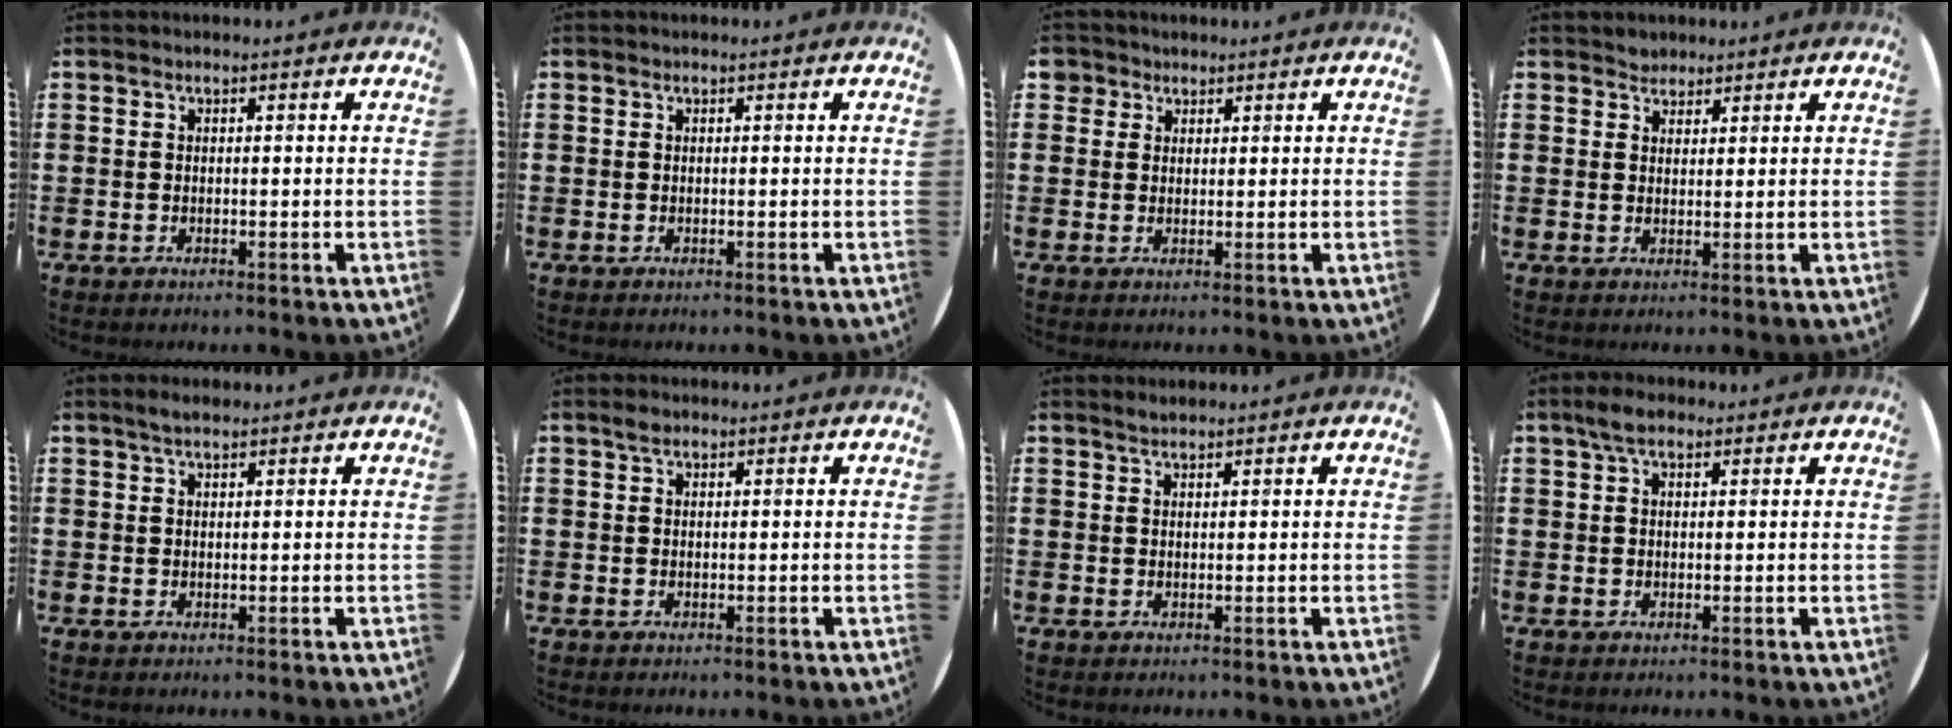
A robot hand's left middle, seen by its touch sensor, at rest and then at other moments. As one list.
[{"total": 0.0}, {"total": 2.1, "force": [1.6, 1.4, 0.0], "torque": [0.003, 0.003, 0.030]}, {"total": 1.7, "force": [1.6, 0.6, -0.2], "torque": [0.008, 0.000, 0.031]}, {"total": 1.7, "force": [1.3, 0.4, 0.9], "torque": [-0.011, 0.001, 0.022]}, {"total": 1.1, "force": [0.8, 0.5, 0.5], "torque": [-0.003, 0.002, 0.012]}, {"total": 1.1, "force": [1.1, 0.1, 0.2], "torque": [-0.005, 0.001, 0.021]}, {"total": 3.1, "force": [2.1, 1.5, 1.8], "torque": [-0.031, 0.006, 0.036]}]